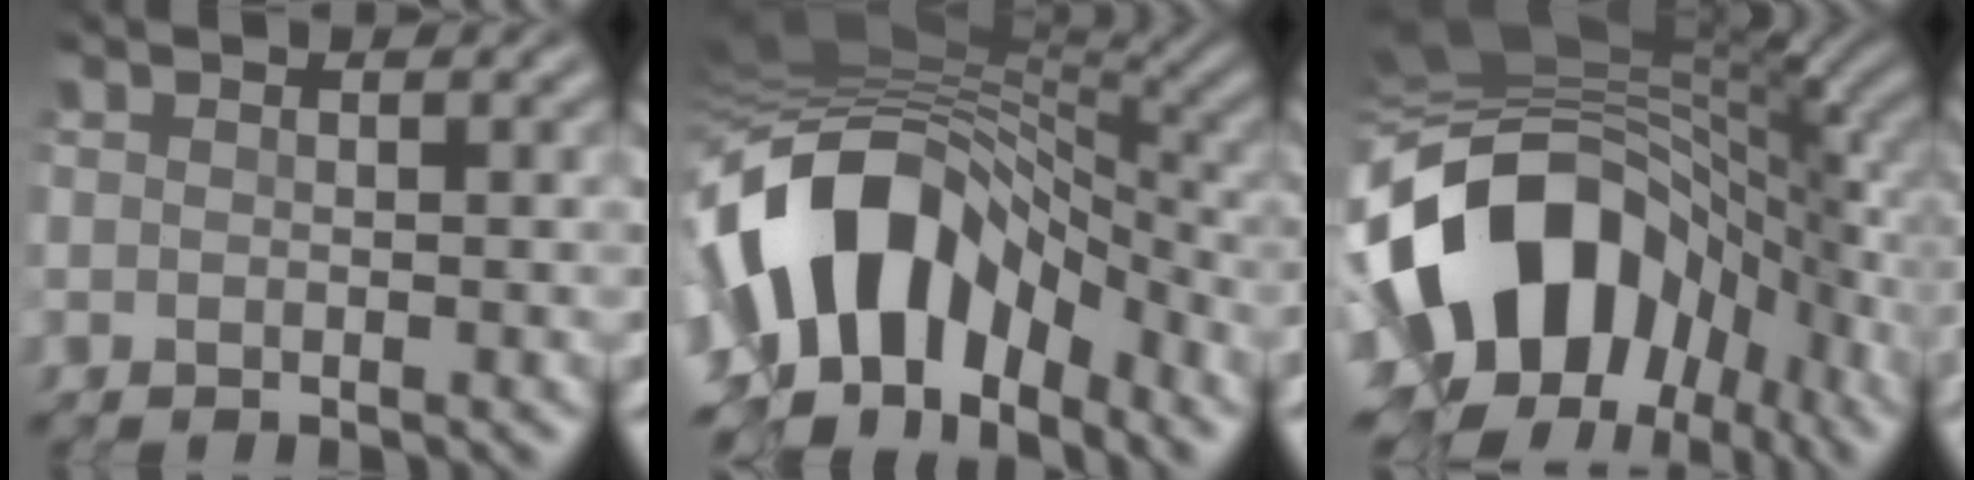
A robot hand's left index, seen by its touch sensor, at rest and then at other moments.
{"total": 13.2, "force": [-4.5, 8.1, 9.4], "torque": [-0.171, 0.014, -0.079]}
{"total": 14.7, "force": [-3.9, 10.4, 9.7], "torque": [-0.163, -0.006, -0.071]}